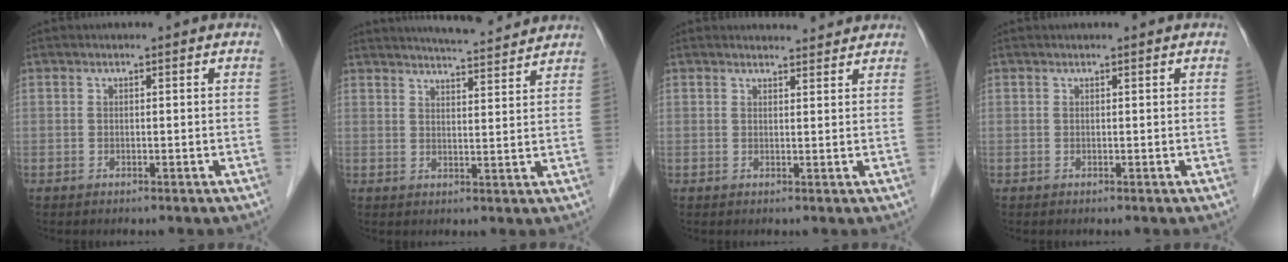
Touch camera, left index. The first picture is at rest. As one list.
[{"total": 10.2, "force": [9.6, 0.5, 3.4], "torque": [-0.057, 0.013, 0.129]}, {"total": 4.1, "force": [4.0, 0.7, 0.4], "torque": [-0.011, 0.011, 0.047]}, {"total": 0.8, "force": [0.7, 0.0, 0.3], "torque": [-0.005, 0.011, 0.013]}]